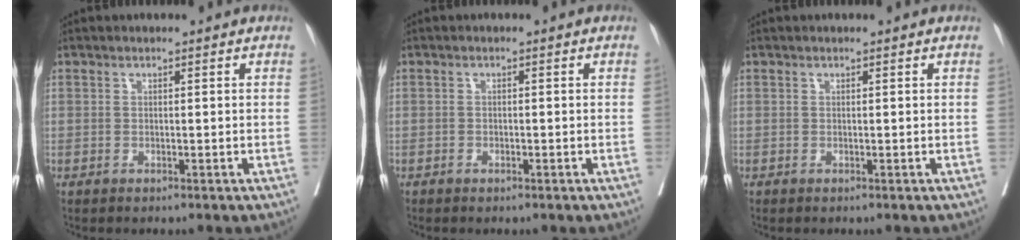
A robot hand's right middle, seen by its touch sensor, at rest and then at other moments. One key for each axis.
{"total": 0.6, "fx": -0.4, "fy": 0.3, "fz": 0.3, "tx": -0.006, "ty": 0.002, "tz": -0.006}
{"total": 0.0}